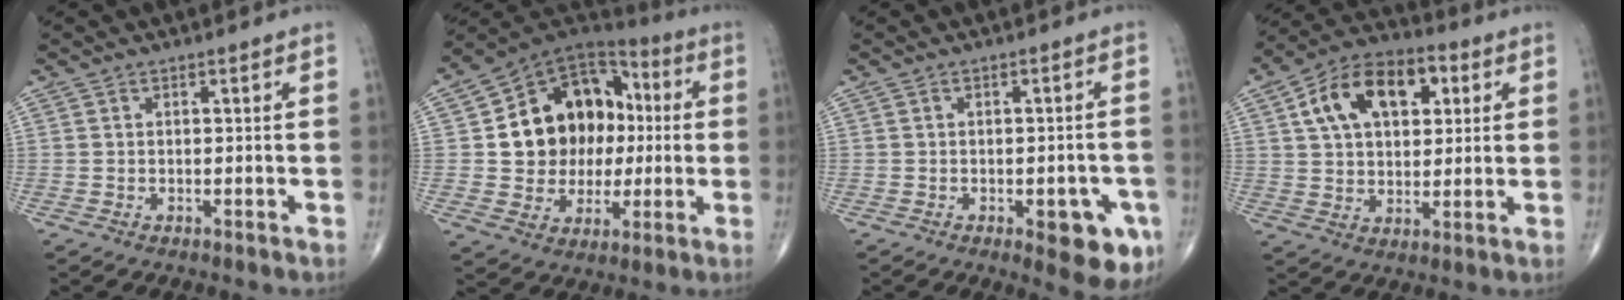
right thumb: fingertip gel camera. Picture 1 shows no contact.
{"total": 19.3, "force": [1.5, 15.2, 11.8], "torque": [-0.135, 0.032, 0.033]}
{"total": 9.0, "force": [-3.5, 3.6, 7.5], "torque": [-0.063, 0.005, -0.035]}
{"total": 16.3, "force": [5.3, 10.0, 11.7], "torque": [-0.167, 0.011, 0.085]}